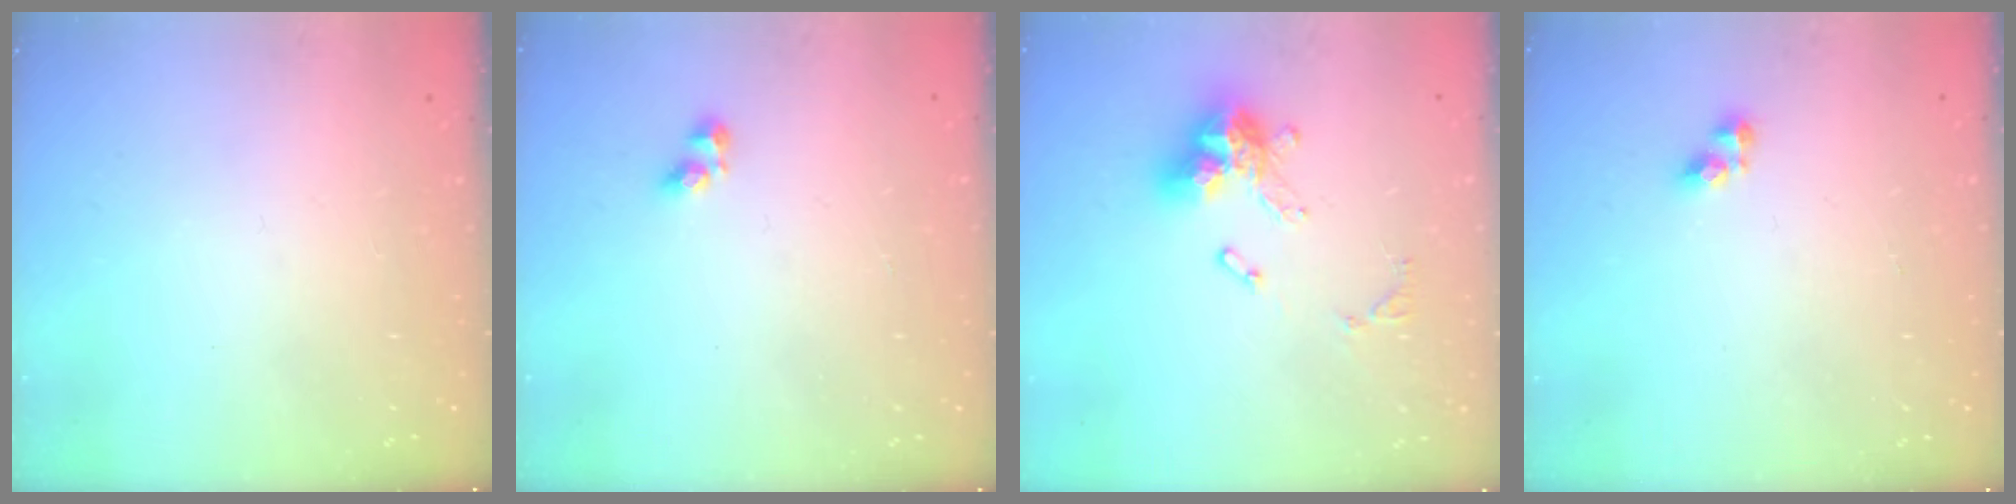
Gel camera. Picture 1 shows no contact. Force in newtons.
{"total": 2.7, "press": 2.7, "slide": 0.3}
{"total": 12.6, "press": 12.5, "slide": 1.1}
{"total": 4.2, "press": 4.2, "slide": 0.4}